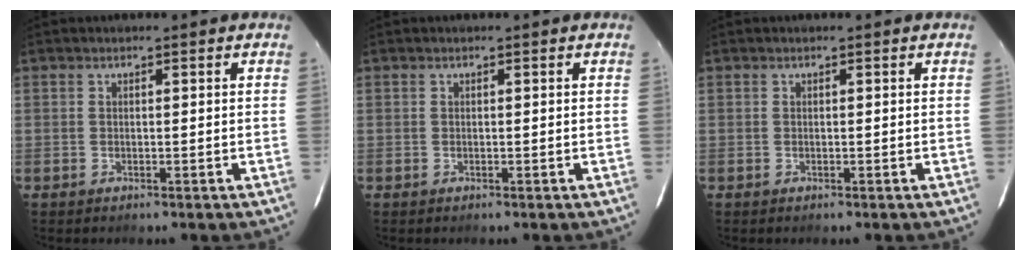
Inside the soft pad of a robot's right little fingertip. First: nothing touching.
{"total": 0.0}
{"total": 0.0}